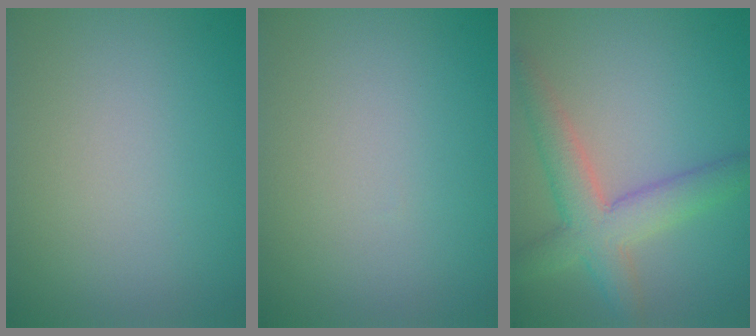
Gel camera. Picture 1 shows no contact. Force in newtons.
{"total": 0.0}
{"total": 5.5, "press": 5.5, "slide": 0.3}